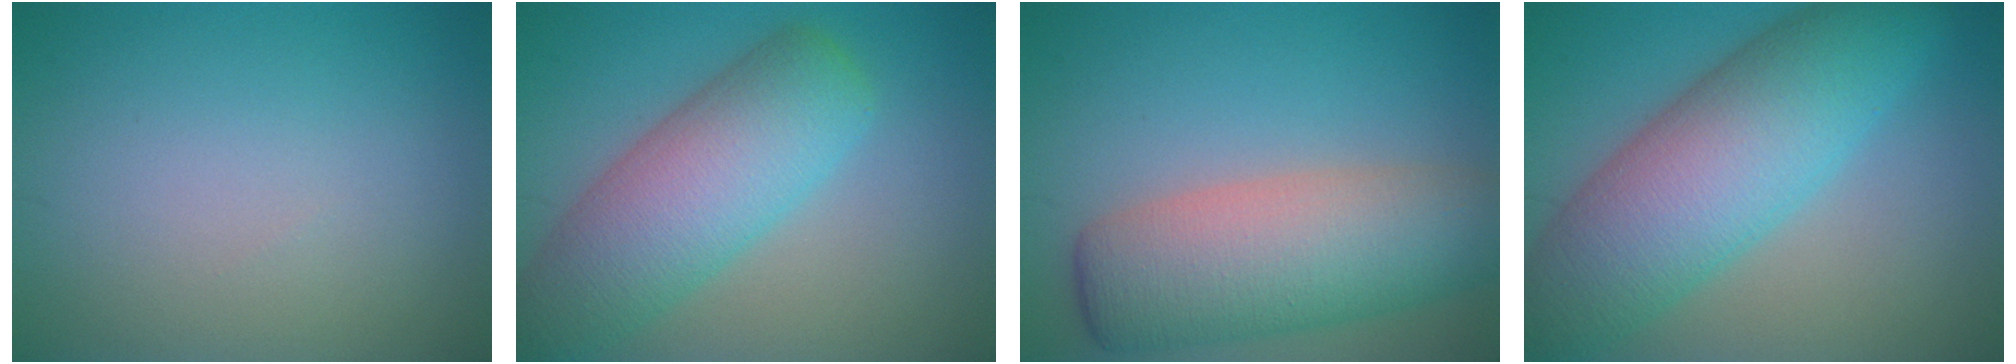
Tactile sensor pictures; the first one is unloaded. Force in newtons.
{"total": 8.4, "press": 8.4, "slide": 0.4}
{"total": 9.0, "press": 9.0, "slide": 0.4}
{"total": 10.6, "press": 10.6, "slide": 0.4}